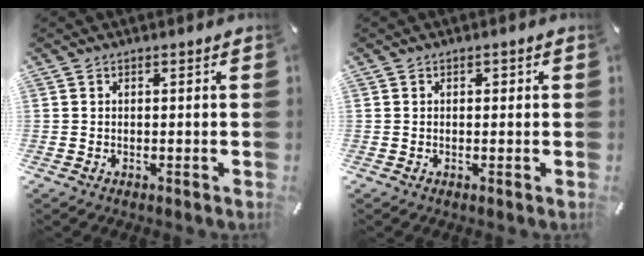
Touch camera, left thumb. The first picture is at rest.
{"total": 0.7, "force": [0.1, 0.6, 0.2], "torque": [-0.004, 0.005, 0.000]}